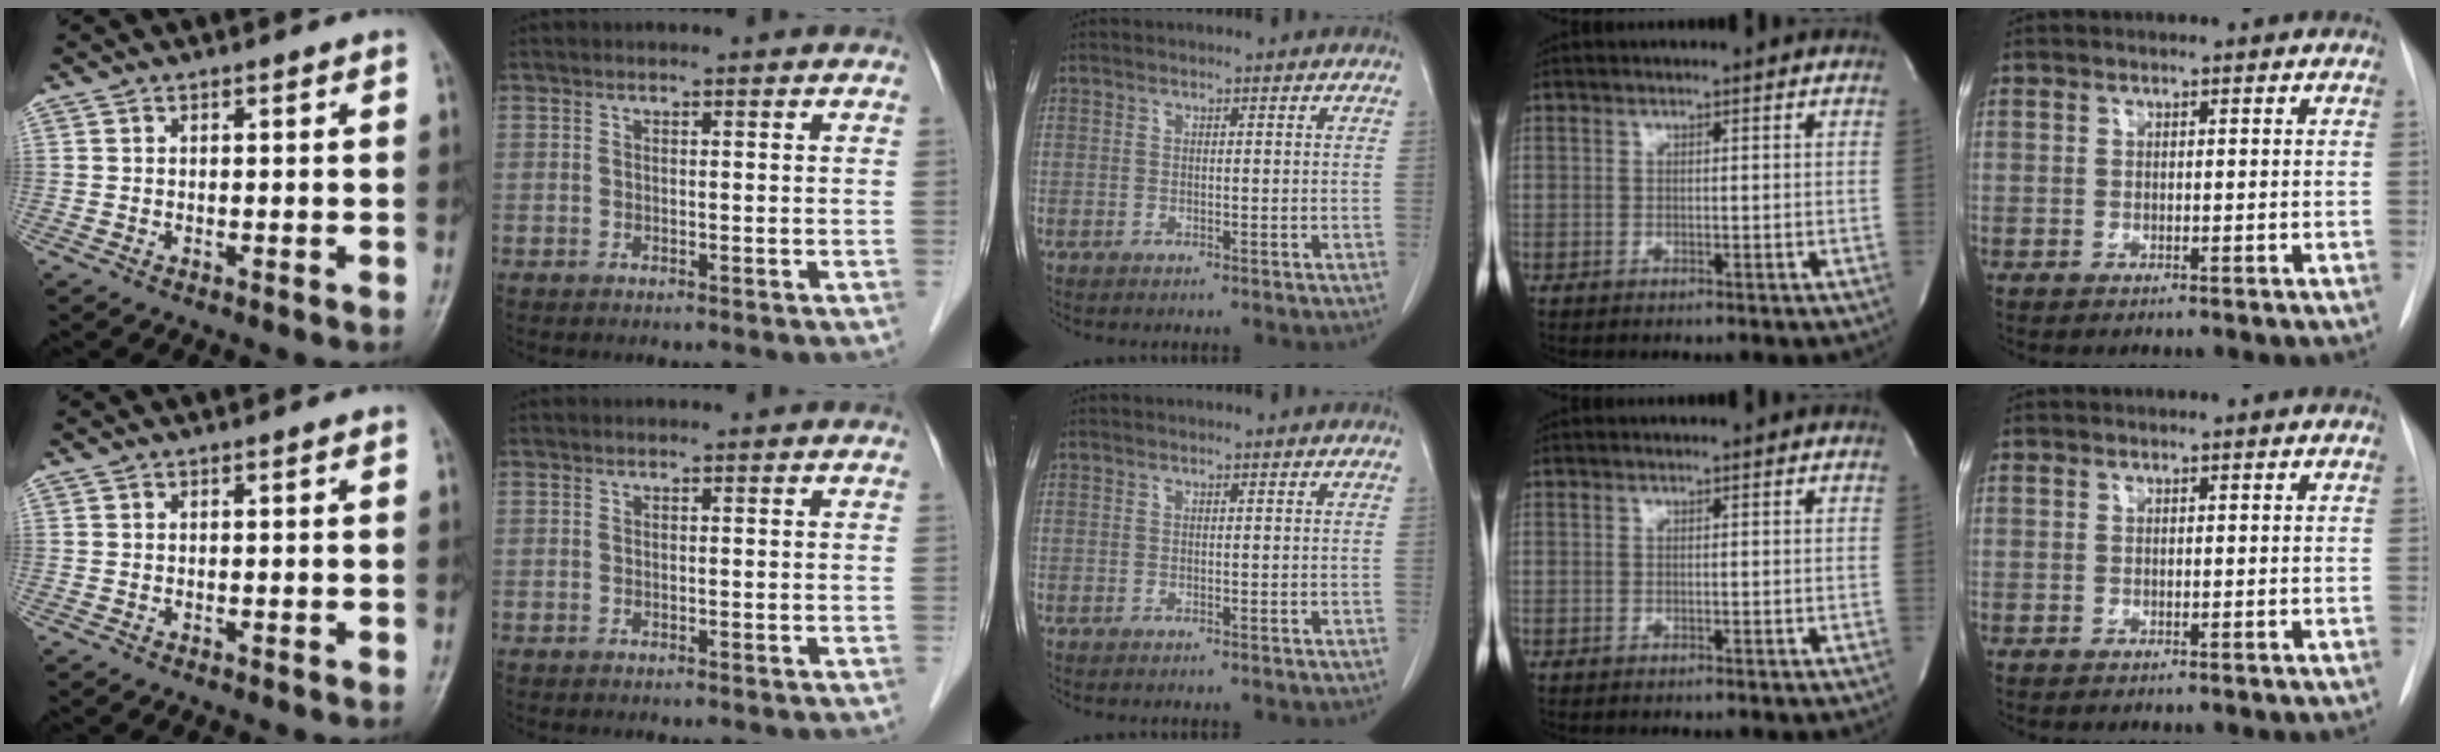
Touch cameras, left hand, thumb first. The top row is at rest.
{}